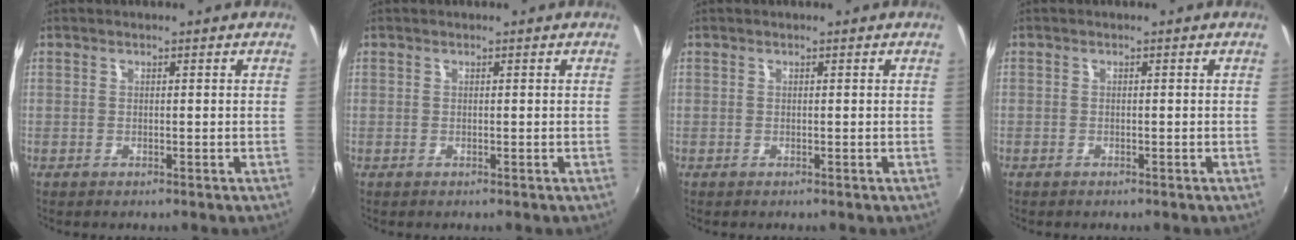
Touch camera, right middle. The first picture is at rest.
{"total": 0.0}
{"total": 0.0}
{"total": 0.7, "force": [-0.5, 0.5, 0.0], "torque": [-0.004, 0.003, -0.009]}